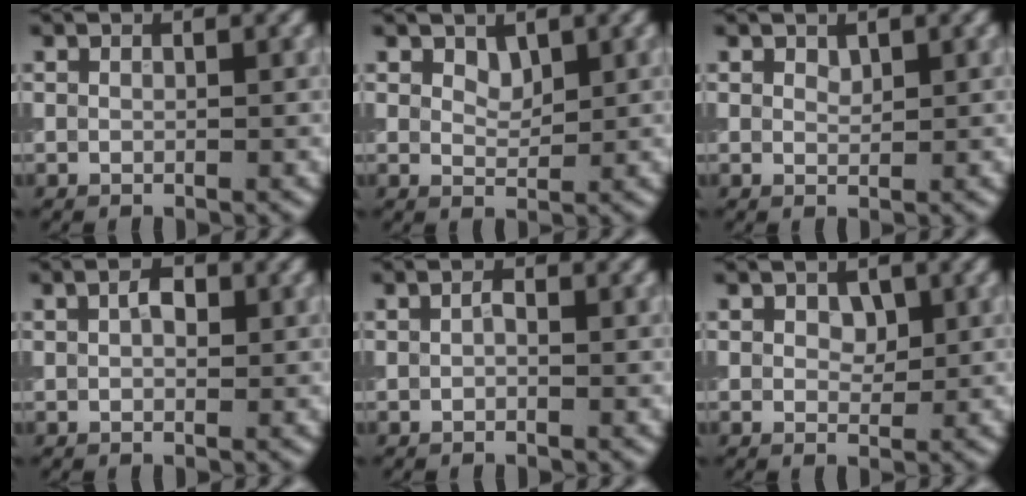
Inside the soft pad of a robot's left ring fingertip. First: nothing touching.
{"total": 1.3, "force": [0.9, 0.7, 0.6], "torque": [-0.012, -0.004, 0.020]}
{"total": 0.7, "force": [0.6, 0.4, 0.2], "torque": [-0.005, -0.002, 0.012]}
{"total": 1.8, "force": [0.5, 1.1, 1.4], "torque": [-0.022, 0.003, 0.007]}
{"total": 0.7, "force": [0.0, 0.4, 0.5], "torque": [-0.009, 0.001, -0.001]}
{"total": 1.4, "force": [0.5, 1.0, 0.9], "torque": [-0.012, -0.004, 0.008]}